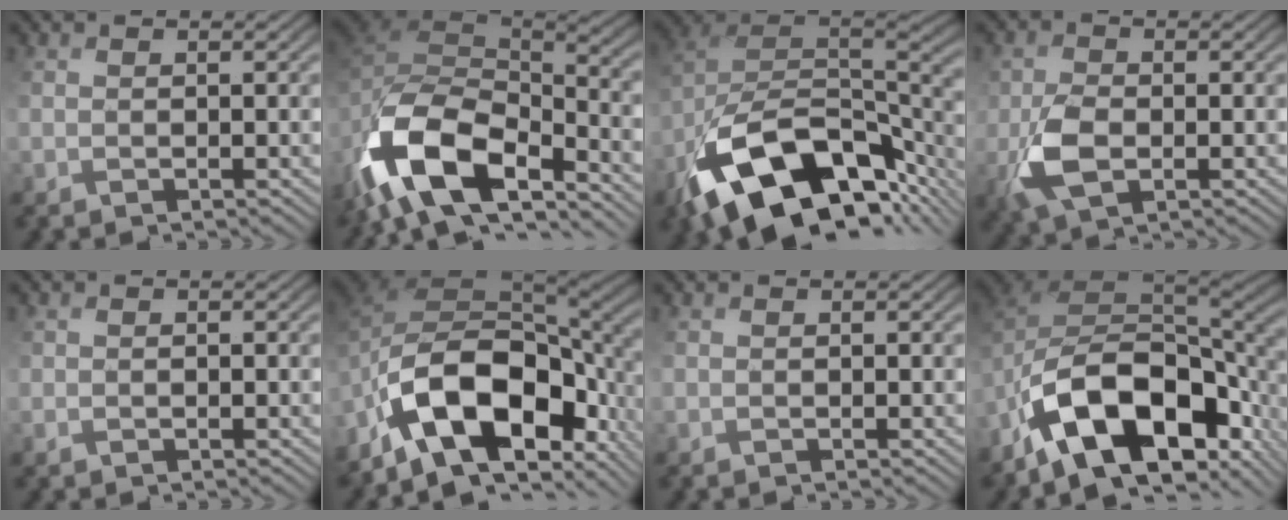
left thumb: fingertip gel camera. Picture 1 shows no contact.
{"total": 15.2, "force": [-6.8, 6.8, 11.7], "torque": [-0.293, -0.021, -0.114]}
{"total": 17.3, "force": [-9.1, 9.1, 11.6], "torque": [-0.230, -0.021, -0.147]}
{"total": 4.9, "force": [-0.8, 3.2, 3.6], "torque": [-0.078, -0.007, -0.013]}
{"total": 0.6, "force": [-0.1, 0.6, 0.0], "torque": [0.006, -0.003, -0.001]}
{"total": 16.6, "force": [-6.6, 8.1, 12.9], "torque": [-0.270, -0.011, -0.109]}
{"total": 0.0}
{"total": 17.3, "force": [-8.3, 7.8, 13.0], "torque": [-0.259, -0.017, -0.130]}